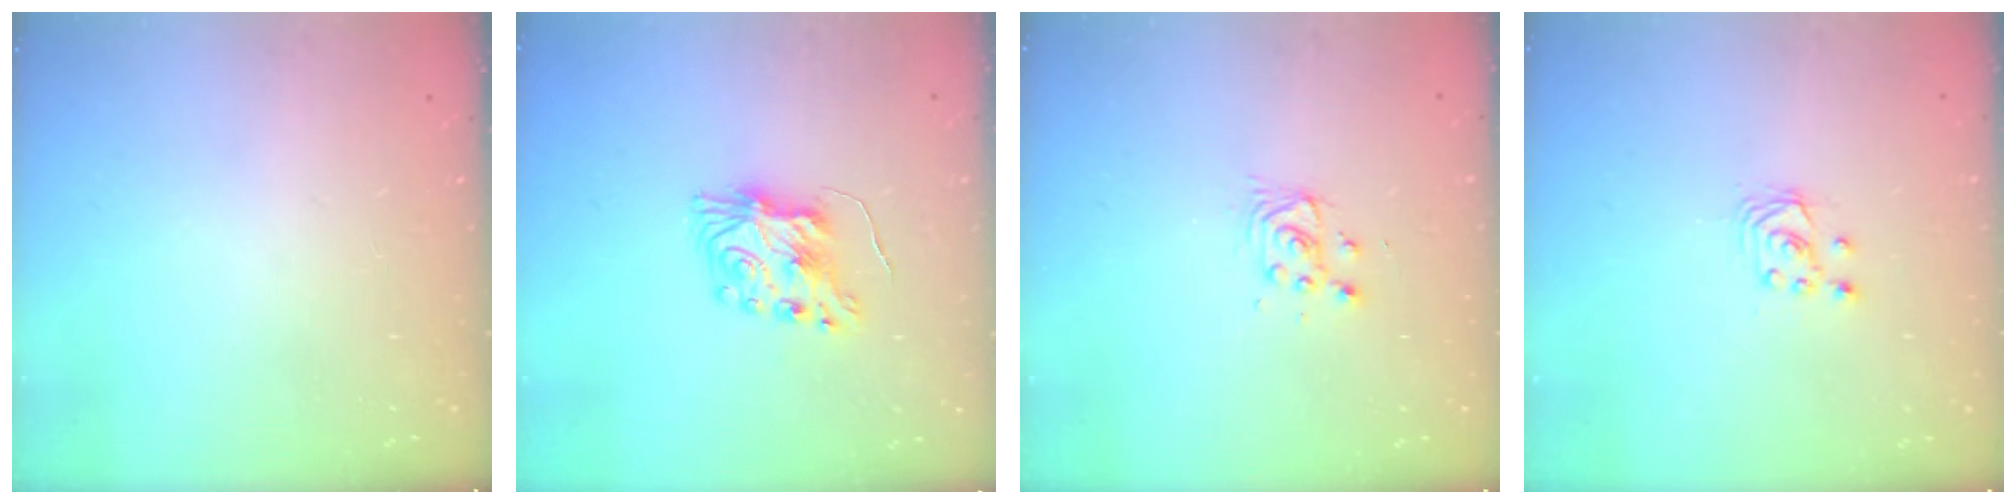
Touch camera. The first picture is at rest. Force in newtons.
{"total": 8.0, "press": 8.0, "slide": 0.2}
{"total": 3.5, "press": 3.5, "slide": 0.4}
{"total": 2.5, "press": 2.5, "slide": 0.3}